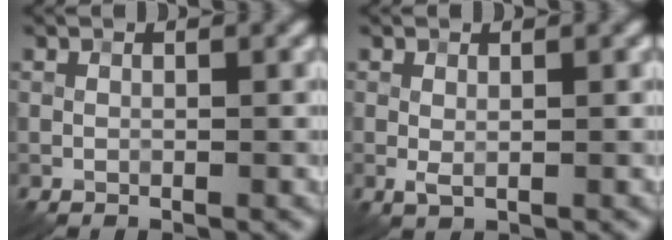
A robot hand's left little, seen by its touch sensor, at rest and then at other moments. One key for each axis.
{"total": 1.0, "fx": 0.1, "fy": 0.4, "fz": 0.9, "tx": -0.020, "ty": -0.002, "tz": 0.002}